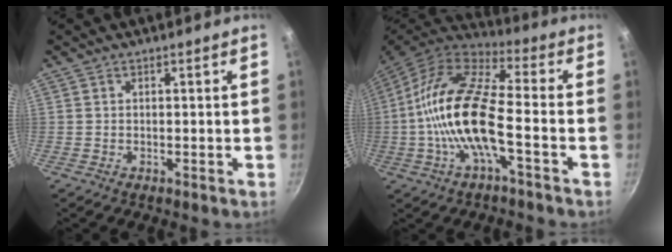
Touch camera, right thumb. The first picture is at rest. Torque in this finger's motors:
{"motor_torque": [0.74, 0.49, 2.04, -0.73, 0.70]}